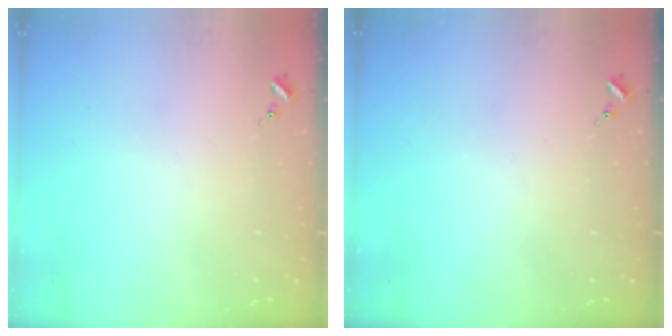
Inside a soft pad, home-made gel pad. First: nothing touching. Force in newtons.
{"total": 0.0}